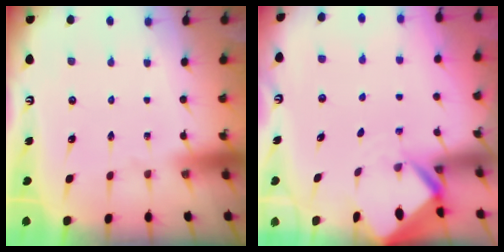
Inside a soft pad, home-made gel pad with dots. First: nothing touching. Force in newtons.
{"total": 3.2, "press": 3.2, "slide": 0.2}